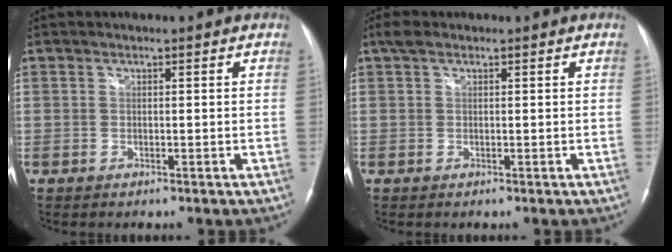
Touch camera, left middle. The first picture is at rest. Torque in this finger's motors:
{"motor_torque": [0.51, -0.13, 0.12, 0.03]}